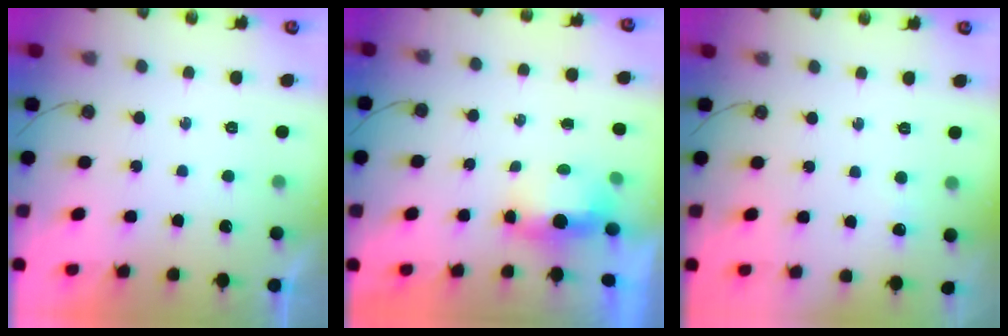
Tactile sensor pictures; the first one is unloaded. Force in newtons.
{"total": 5.0, "press": 4.9, "slide": 1.2}
{"total": 3.6, "press": 3.6, "slide": 0.5}